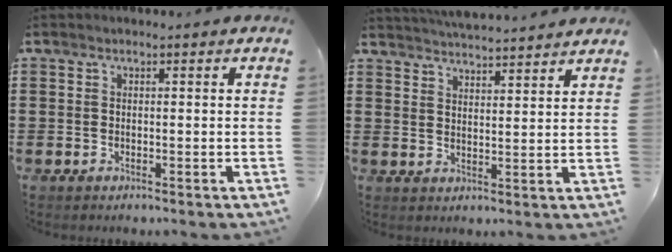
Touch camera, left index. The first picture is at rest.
{"total": 4.1, "force": [4.1, -0.3, 0.4], "torque": [-0.020, -0.022, 0.072]}